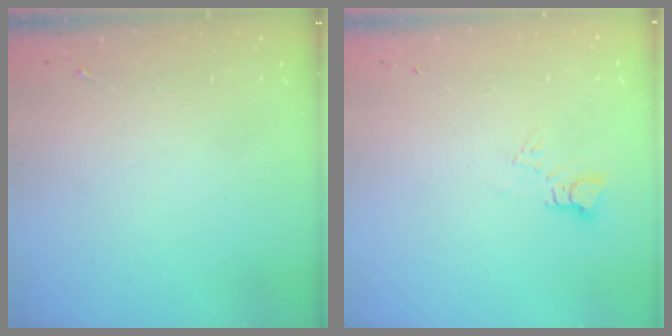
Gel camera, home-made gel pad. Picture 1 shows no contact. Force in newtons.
{"total": 3.4, "press": 3.4, "slide": 0.2}